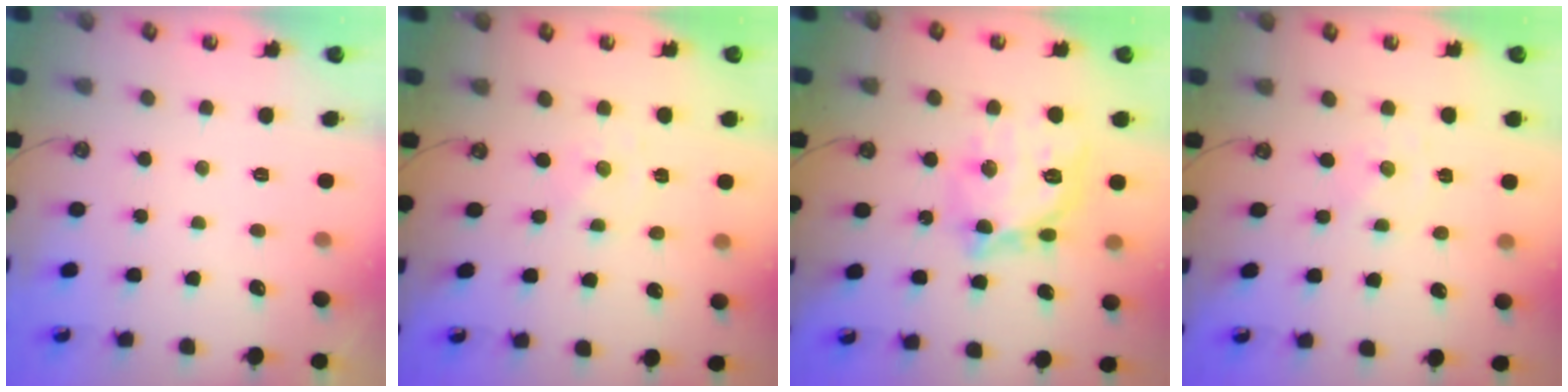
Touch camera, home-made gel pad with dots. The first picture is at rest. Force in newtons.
{"total": 0.0}
{"total": 16.6, "press": 16.5, "slide": 1.6}
{"total": 0.0}